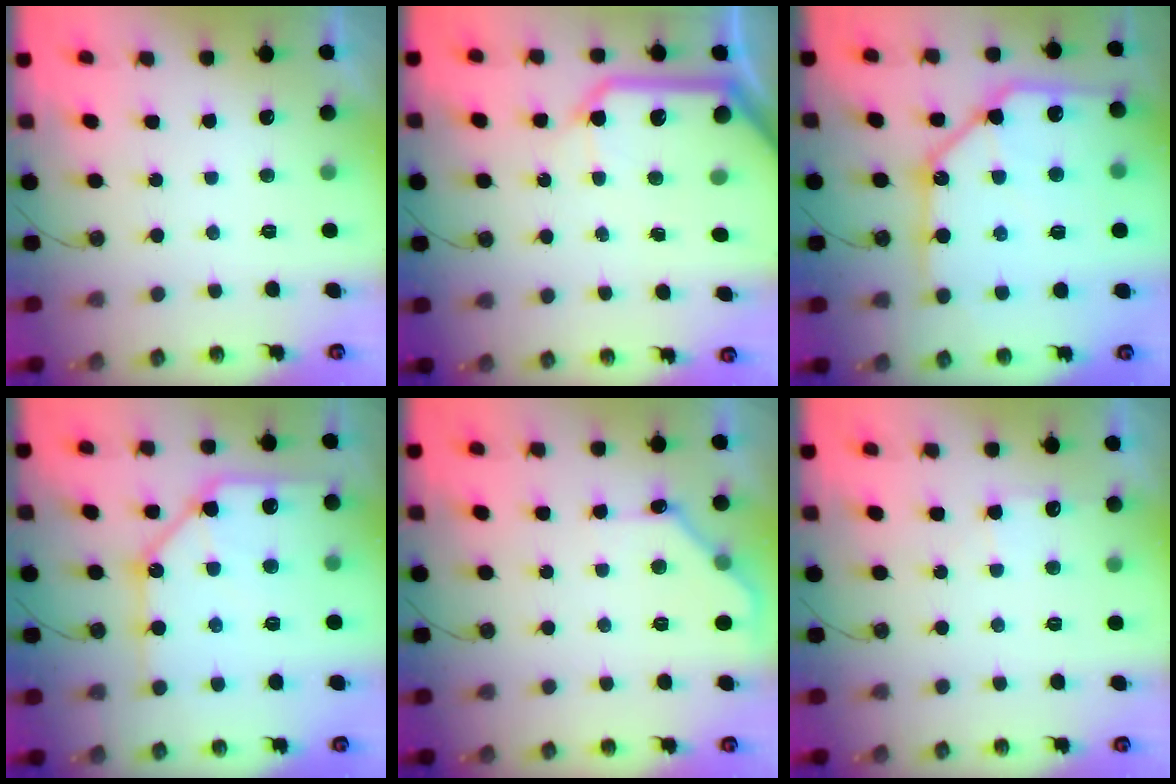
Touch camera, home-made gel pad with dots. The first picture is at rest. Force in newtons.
{"total": 15.5, "press": 15.3, "slide": 2.1}
{"total": 22.6, "press": 22.5, "slide": 2.6}
{"total": 16.0, "press": 15.9, "slide": 1.8}
{"total": 8.9, "press": 8.9, "slide": 0.6}
{"total": 7.2, "press": 7.2, "slide": 0.8}